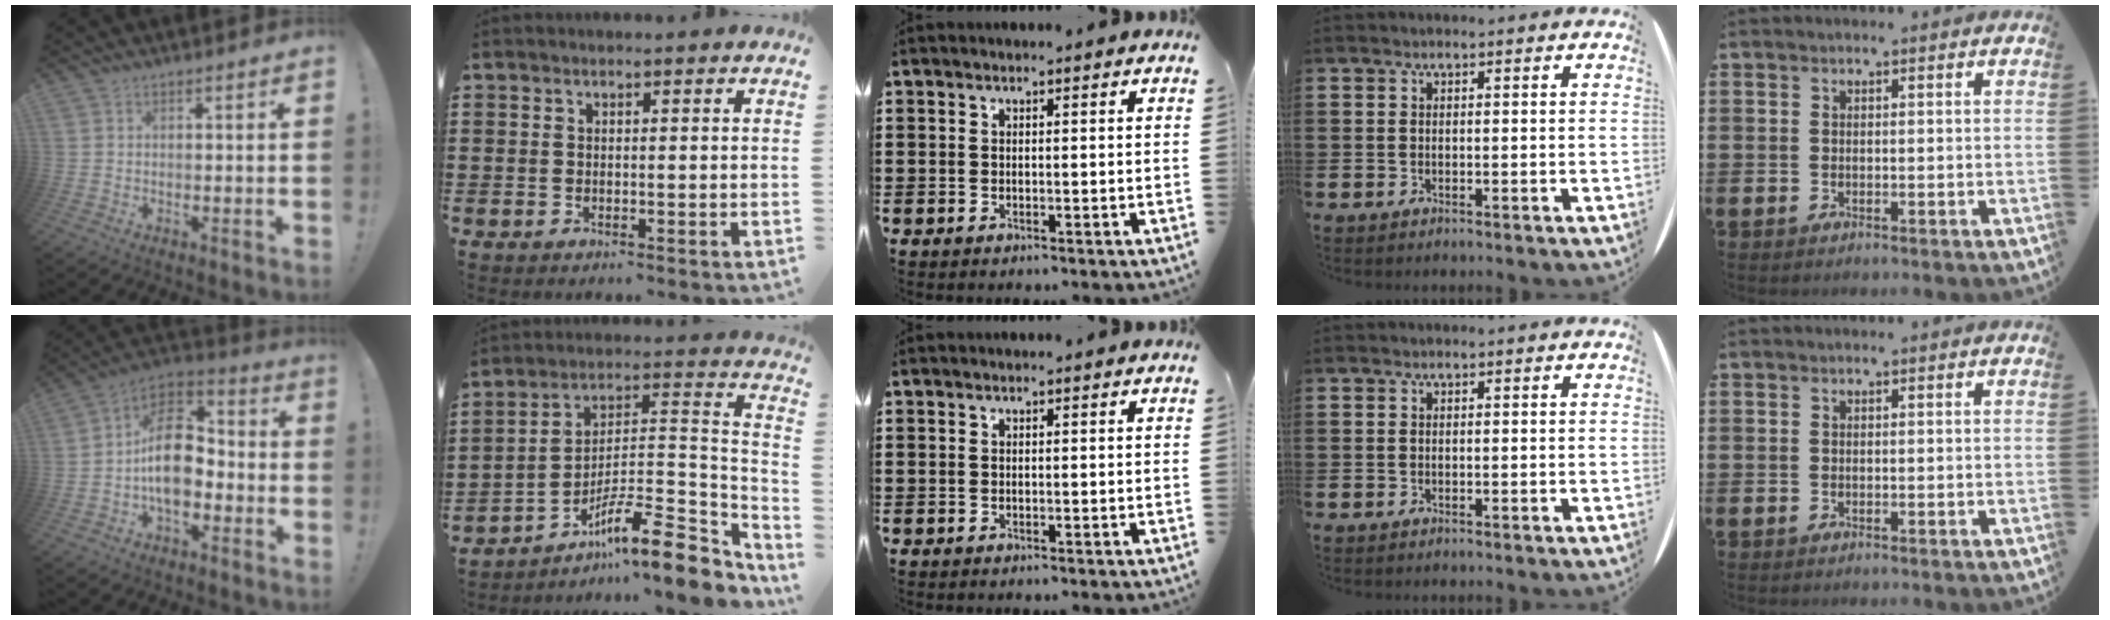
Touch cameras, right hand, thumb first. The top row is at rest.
{"thumb": {"total": 17.1, "force": [-1.5, 10.9, 13.1], "torque": [-0.228, 0.021, -0.020]}, "index": {"total": 13.0, "force": [-8.2, 3.6, 9.5], "torque": [-0.130, 0.004, -0.150]}}